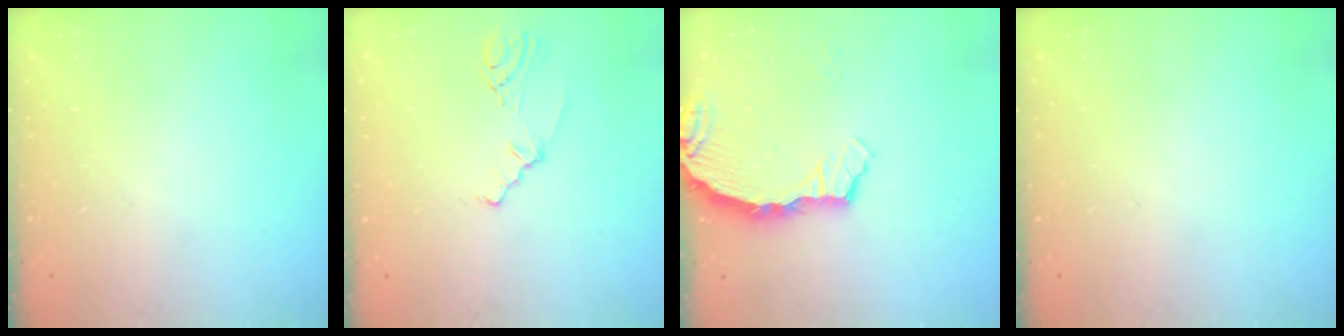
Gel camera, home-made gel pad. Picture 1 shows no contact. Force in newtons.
{"total": 1.8, "press": 1.7, "slide": 0.6}
{"total": 3.8, "press": 3.7, "slide": 0.4}
{"total": 0.0}